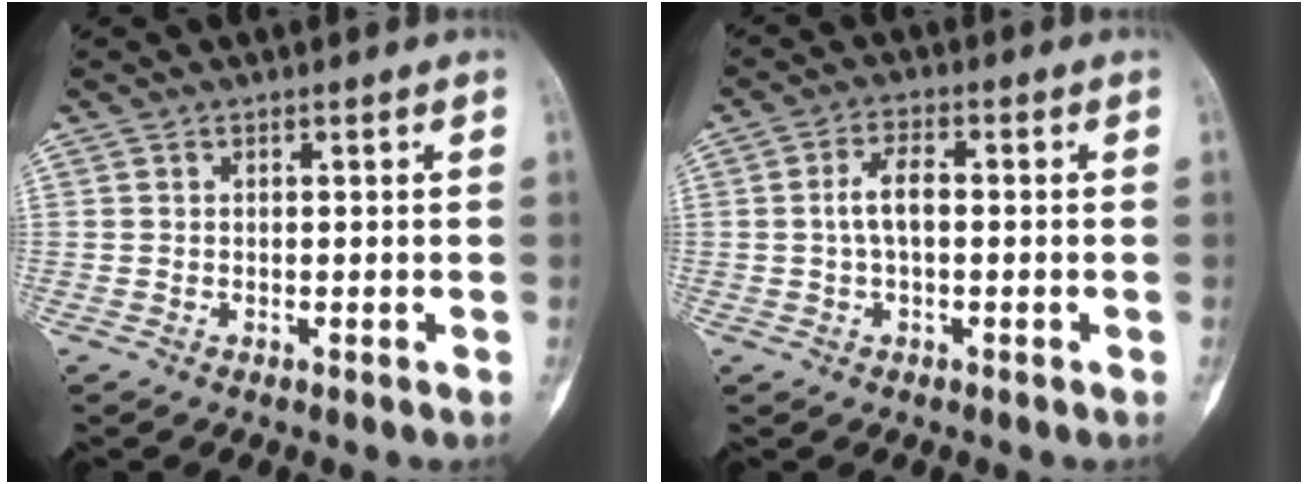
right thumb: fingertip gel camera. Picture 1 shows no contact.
{"total": 4.5, "force": [0.0, 2.1, 4.0], "torque": [-0.080, 0.016, -0.003]}